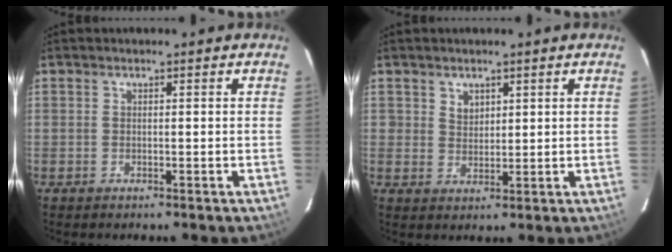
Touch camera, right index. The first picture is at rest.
{"total": 3.2, "force": [1.3, 2.7, 1.2], "torque": [-0.016, 0.006, 0.024]}